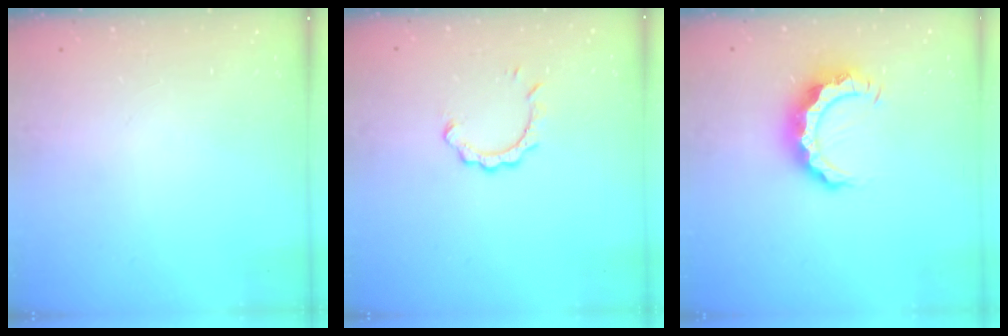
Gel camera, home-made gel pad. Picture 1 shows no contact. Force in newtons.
{"total": 4.5, "press": 4.5, "slide": 0.5}
{"total": 9.5, "press": 9.5, "slide": 0.6}